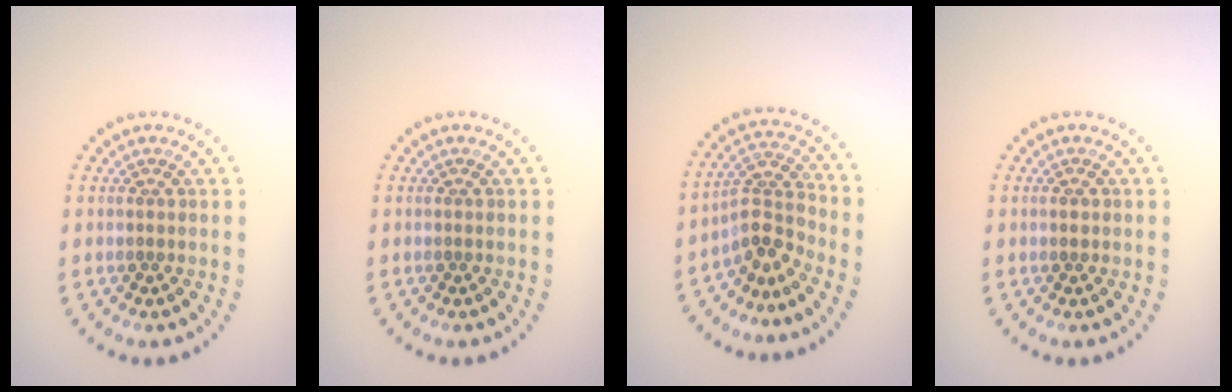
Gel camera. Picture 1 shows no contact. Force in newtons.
{"total": 0.0}
{"total": 3.4, "press": 2.5, "slide": 2.2}
{"total": 1.1, "press": 1.1, "slide": 0.0}